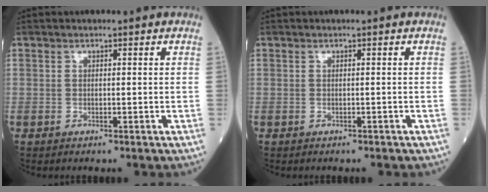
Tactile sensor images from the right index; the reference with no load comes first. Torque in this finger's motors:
{"motor_torque": [-0.04, 0.02, -0.07, 0.02]}